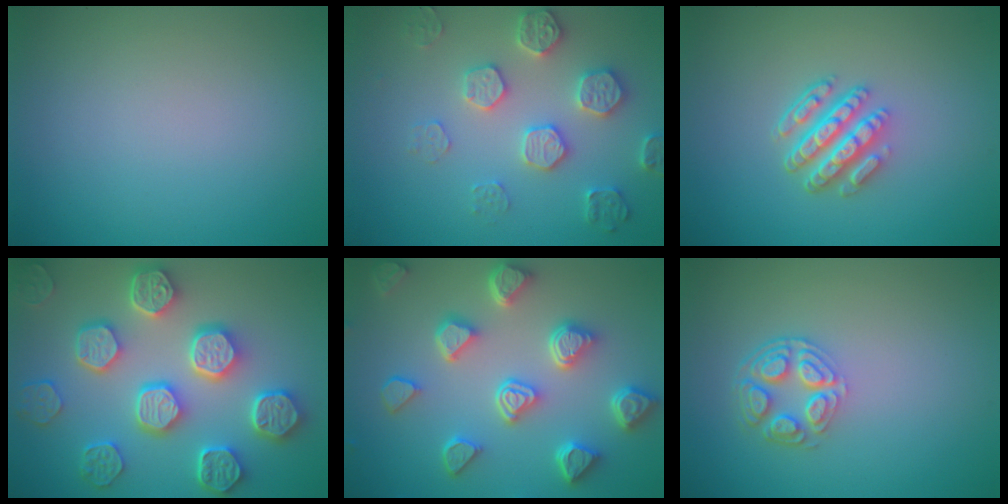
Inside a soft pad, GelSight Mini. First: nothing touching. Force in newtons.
{"total": 4.4, "press": 4.3, "slide": 0.9}
{"total": 4.7, "press": 3.5, "slide": 3.1}
{"total": 8.0, "press": 6.7, "slide": 4.4}
{"total": 6.8, "press": 5.5, "slide": 4.0}
{"total": 4.1, "press": 3.2, "slide": 2.6}